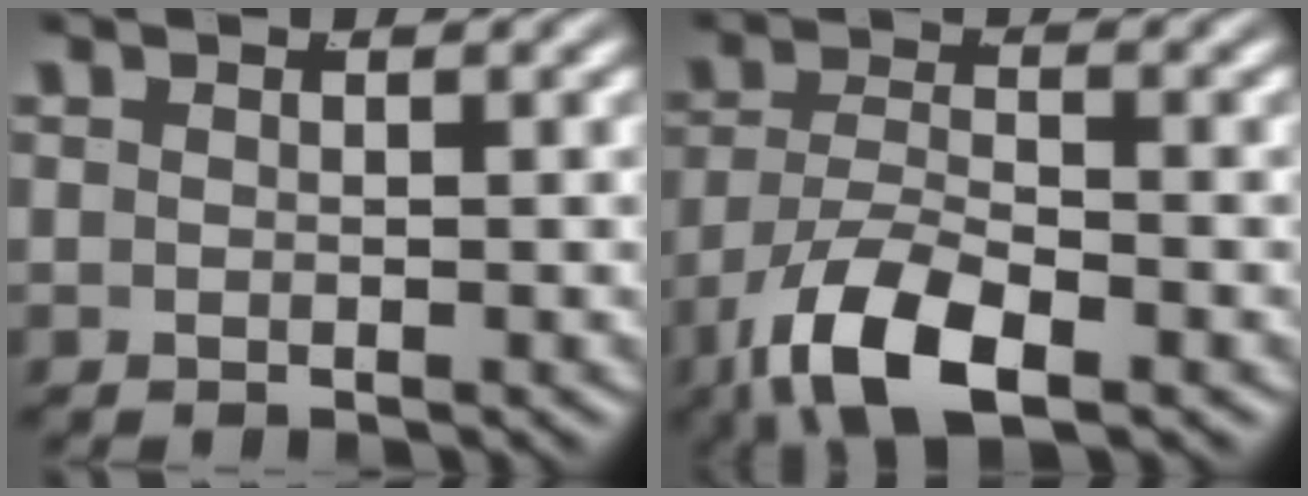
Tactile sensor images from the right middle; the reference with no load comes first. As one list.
[{"total": 6.5, "force": [-3.5, 2.7, 4.8], "torque": [-0.091, -0.028, -0.044]}]